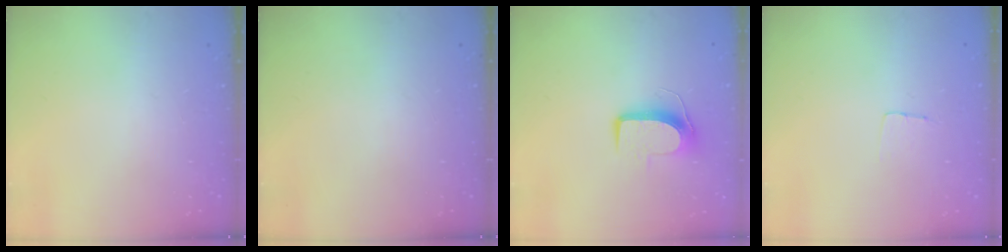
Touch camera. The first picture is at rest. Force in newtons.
{"total": 0.0}
{"total": 9.4, "press": 9.4, "slide": 0.3}
{"total": 3.2, "press": 3.2, "slide": 0.2}